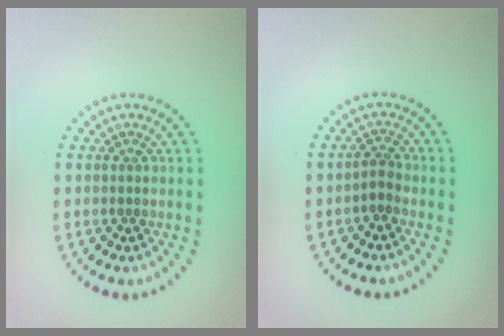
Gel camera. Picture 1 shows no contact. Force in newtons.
{"total": 1.4, "press": 1.0, "slide": 1.0}